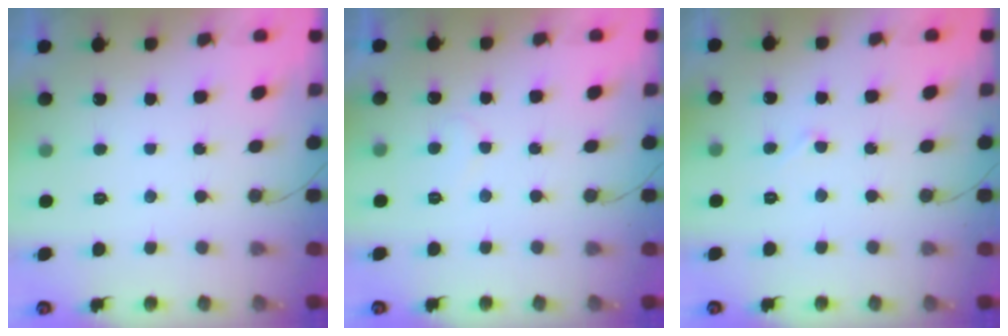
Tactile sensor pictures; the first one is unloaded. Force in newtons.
{"total": 5.7, "press": 5.7, "slide": 0.4}
{"total": 2.8, "press": 2.8, "slide": 0.2}